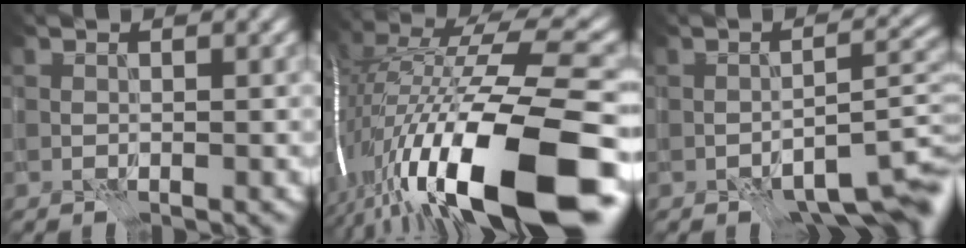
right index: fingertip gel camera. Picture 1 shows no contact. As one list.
[{"total": 16.8, "force": [-5.0, 5.8, 14.9], "torque": [-0.265, 0.022, -0.091]}, {"total": 6.4, "force": [-3.8, 2.0, 4.8], "torque": [-0.059, 0.002, -0.051]}]